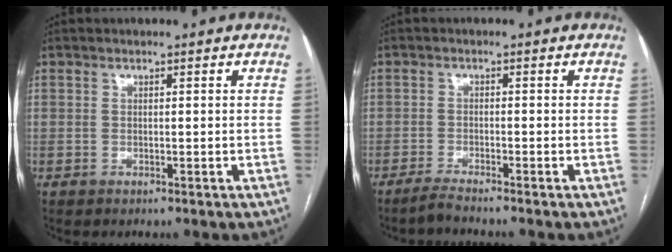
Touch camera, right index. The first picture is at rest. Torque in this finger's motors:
{"motor_torque": [0.17, -0.15, 0.00, 0.01]}